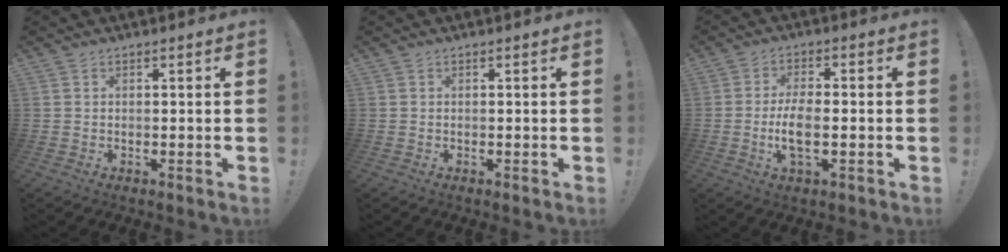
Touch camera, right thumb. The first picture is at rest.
{"total": 0.0}
{"total": 7.4, "force": [-1.3, 2.3, 6.9], "torque": [-0.143, -0.005, -0.025]}